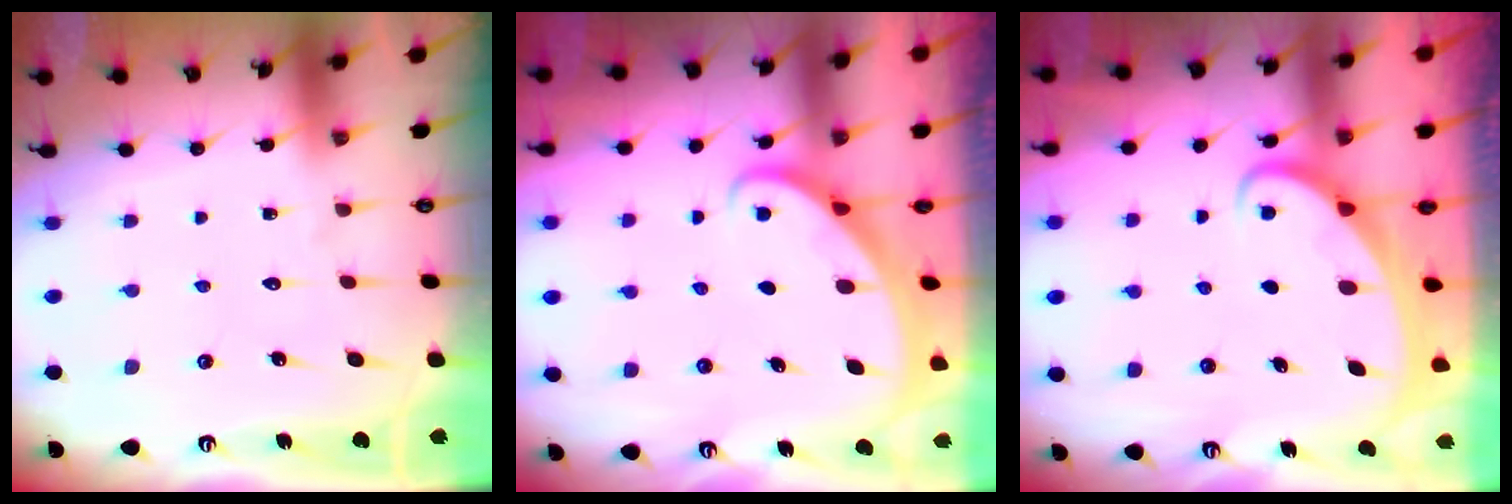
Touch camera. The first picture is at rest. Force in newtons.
{"total": 2.0, "press": 2.0, "slide": 0.0}
{"total": 2.0, "press": 2.0, "slide": 0.2}